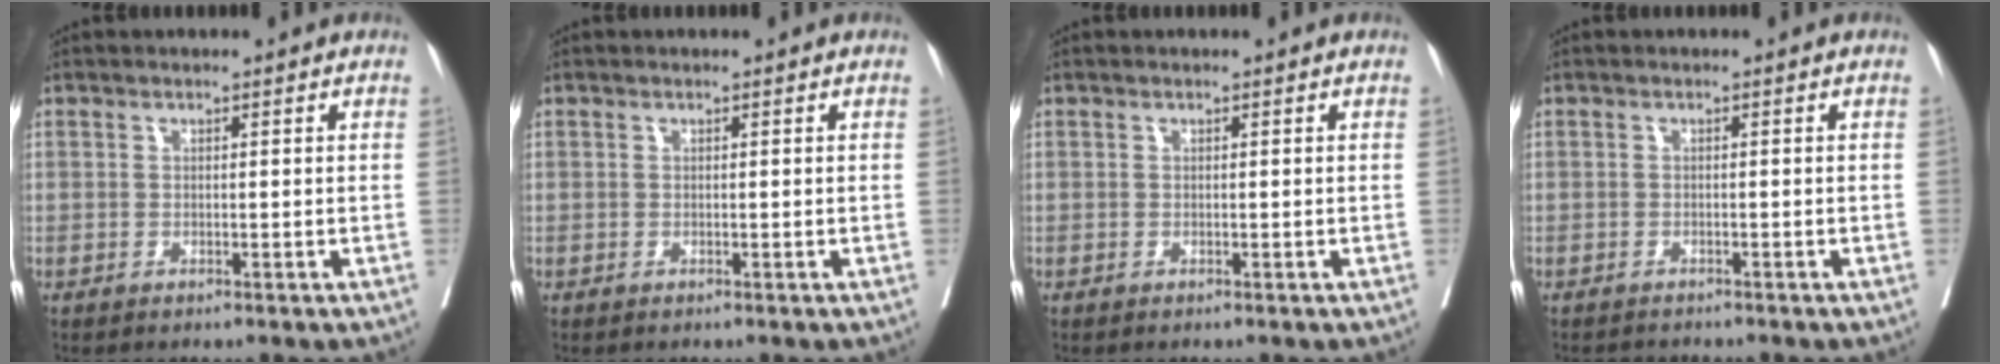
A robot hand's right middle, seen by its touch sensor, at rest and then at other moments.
{"total": 0.0}
{"total": 0.0}
{"total": 1.9, "force": [-1.9, 0.2, 0.1], "torque": [-0.002, -0.006, -0.029]}